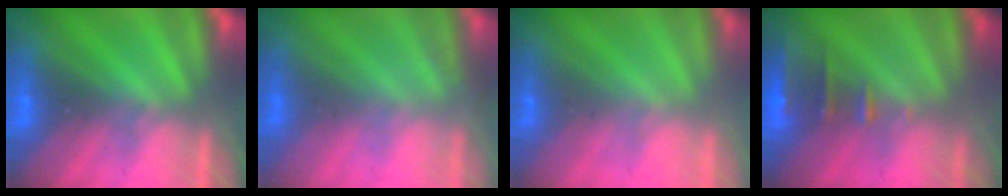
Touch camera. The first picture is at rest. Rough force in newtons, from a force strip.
{"total": 2.7}
{"total": 2.2}
{"total": 2.4}